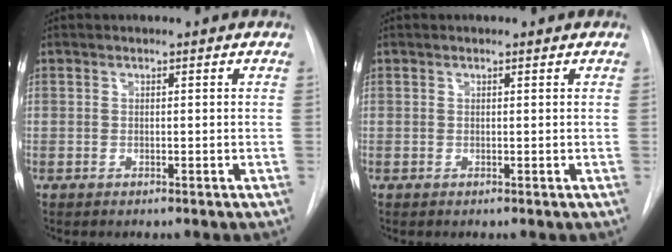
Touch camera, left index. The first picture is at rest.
{"total": 0.0}